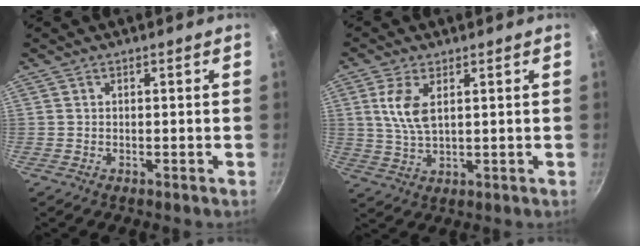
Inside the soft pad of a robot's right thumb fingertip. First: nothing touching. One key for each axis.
{"total": 6.6, "fx": 2.0, "fy": 3.1, "fz": 5.5, "tx": -0.112, "ty": -0.009, "tz": 0.045}